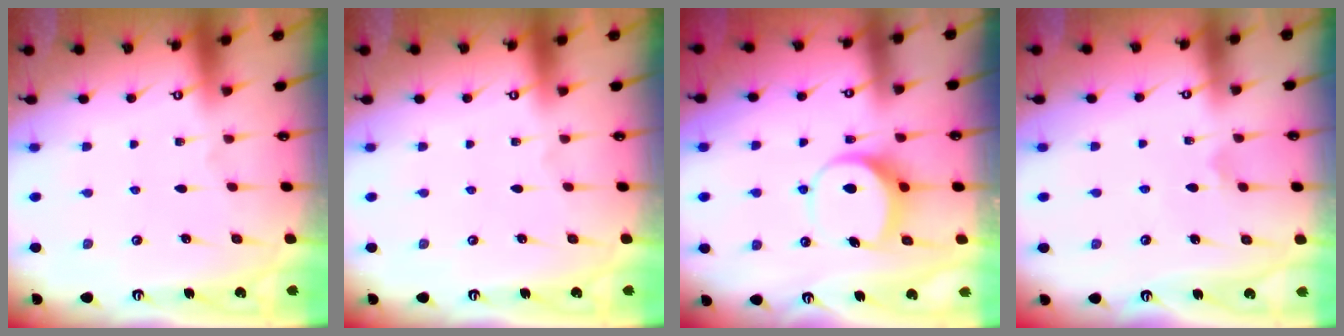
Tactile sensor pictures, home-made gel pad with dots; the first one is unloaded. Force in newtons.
{"total": 0.0}
{"total": 7.6, "press": 7.5, "slide": 1.2}
{"total": 3.8, "press": 3.8, "slide": 0.4}